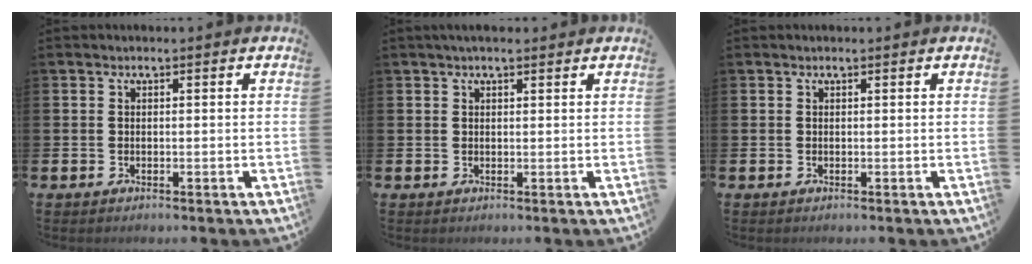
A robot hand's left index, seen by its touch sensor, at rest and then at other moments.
{"total": 1.6, "force": [1.3, 0.4, 0.8], "torque": [-0.008, 0.002, 0.021]}
{"total": 0.0}